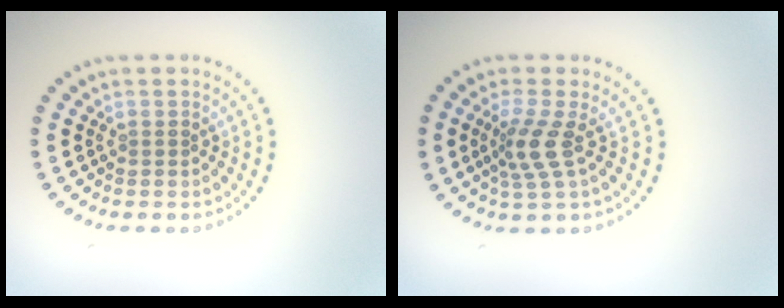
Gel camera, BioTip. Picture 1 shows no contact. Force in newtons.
{"total": 2.9, "press": 2.0, "slide": 2.1}